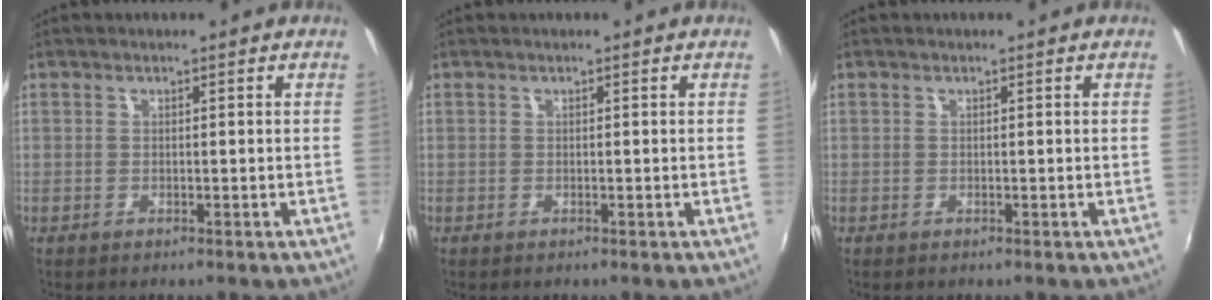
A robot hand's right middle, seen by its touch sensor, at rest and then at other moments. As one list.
[{"total": 0.0}, {"total": 0.0}]